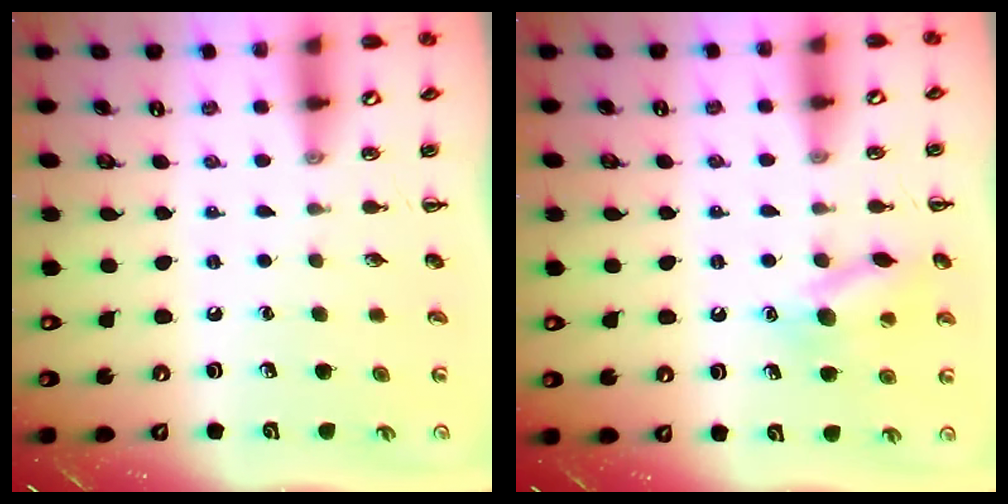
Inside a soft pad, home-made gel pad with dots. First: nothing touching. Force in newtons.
{"total": 12.0, "press": 11.9, "slide": 1.8}